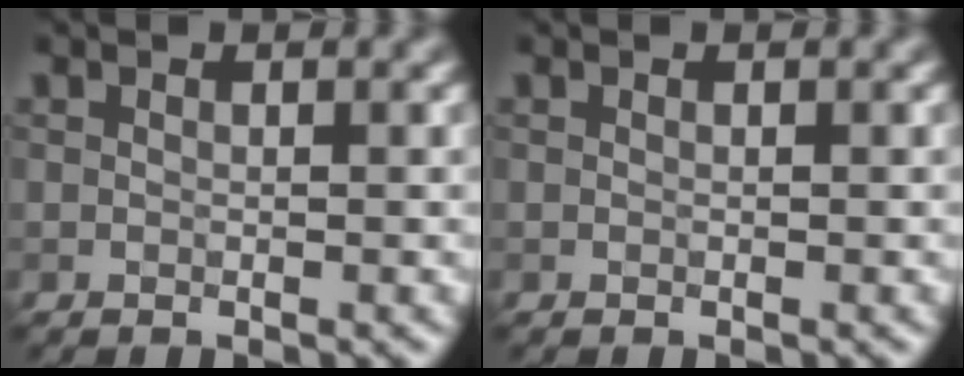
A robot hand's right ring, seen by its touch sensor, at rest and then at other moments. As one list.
[{"total": 0.0}]